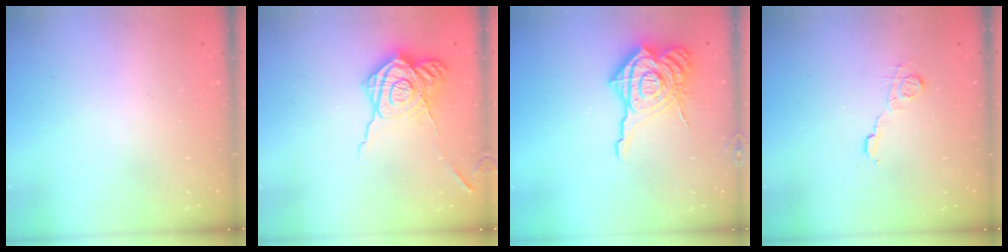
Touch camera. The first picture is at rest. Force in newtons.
{"total": 18.6, "press": 18.6, "slide": 1.4}
{"total": 20.1, "press": 20.0, "slide": 2.1}
{"total": 7.3, "press": 7.2, "slide": 0.4}